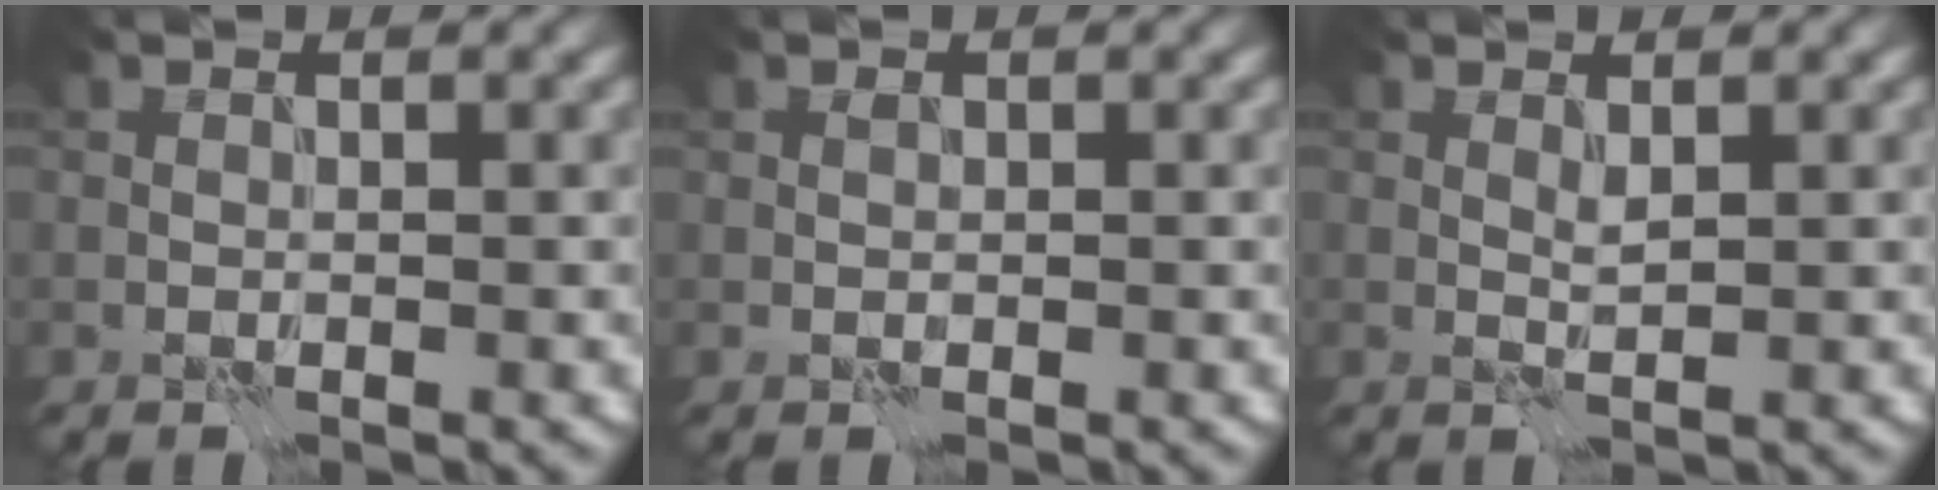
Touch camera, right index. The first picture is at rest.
{"total": 0.7, "force": [0.2, 0.5, 0.4], "torque": [-0.007, 0.000, 0.003]}
{"total": 0.9, "force": [0.6, 0.0, 0.6], "torque": [-0.017, -0.002, 0.012]}